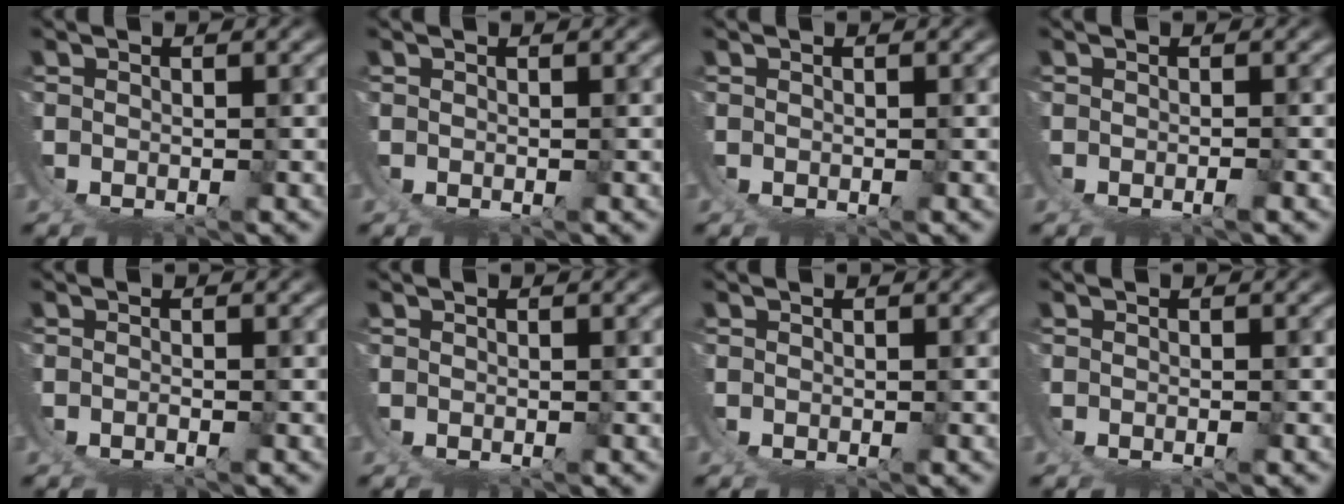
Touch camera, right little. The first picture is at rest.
{"total": 0.0}
{"total": 0.0}
{"total": 0.6, "force": [0.0, -0.2, 0.5], "torque": [-0.011, 0.000, 0.000]}
{"total": 0.7, "force": [-0.3, 0.2, 0.6], "torque": [-0.010, -0.002, -0.003]}
{"total": 0.0}
{"total": 0.0}
{"total": 0.0}